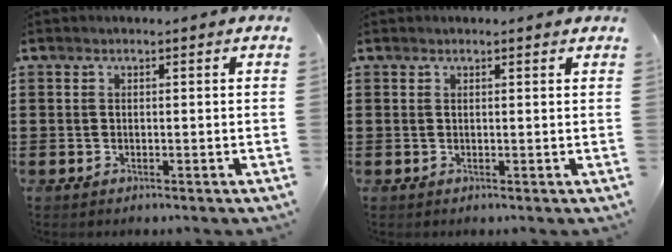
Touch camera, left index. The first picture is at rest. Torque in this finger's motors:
{"motor_torque": [2.14, 0.00, 0.29, 0.04]}